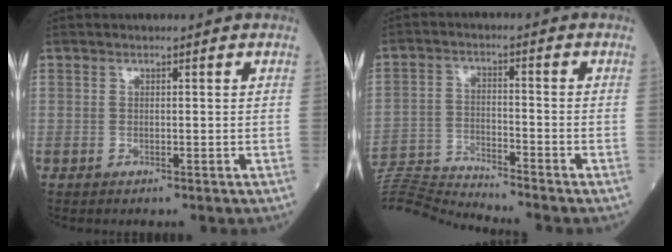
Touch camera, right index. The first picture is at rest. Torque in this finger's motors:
{"motor_torque": [-0.54, -0.09, -0.50, -0.10]}